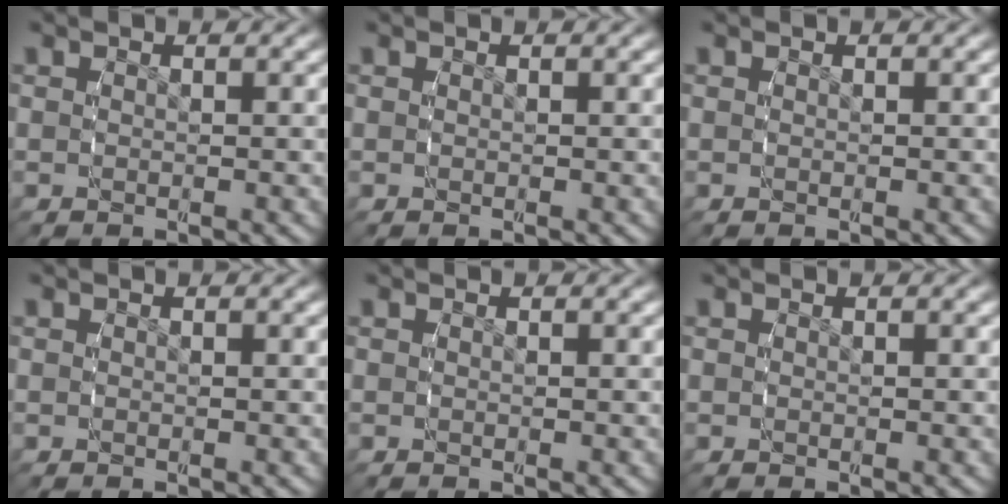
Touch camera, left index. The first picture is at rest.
{"total": 0.0}
{"total": 0.0}
{"total": 0.0}
{"total": 0.0}
{"total": 0.0}